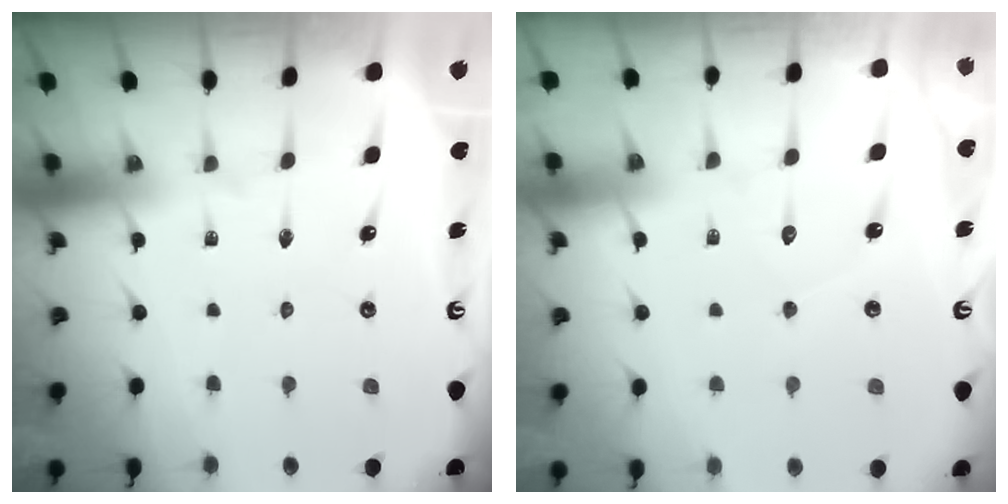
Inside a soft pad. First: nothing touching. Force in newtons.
{"total": 6.0, "press": 6.0, "slide": 0.5}